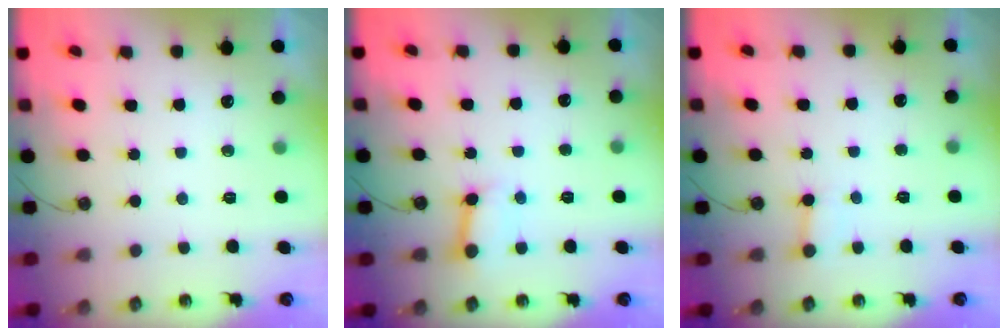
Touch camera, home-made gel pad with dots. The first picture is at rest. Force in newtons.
{"total": 6.6, "press": 6.6, "slide": 0.2}
{"total": 2.2, "press": 2.2, "slide": 0.5}